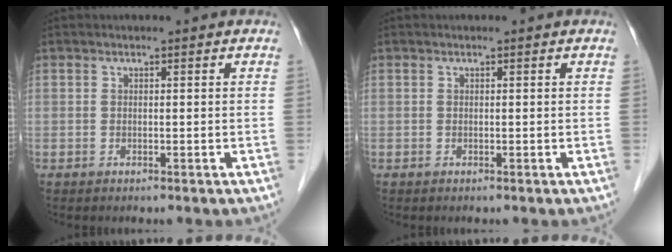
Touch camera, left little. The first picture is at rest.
{"total": 0.0}